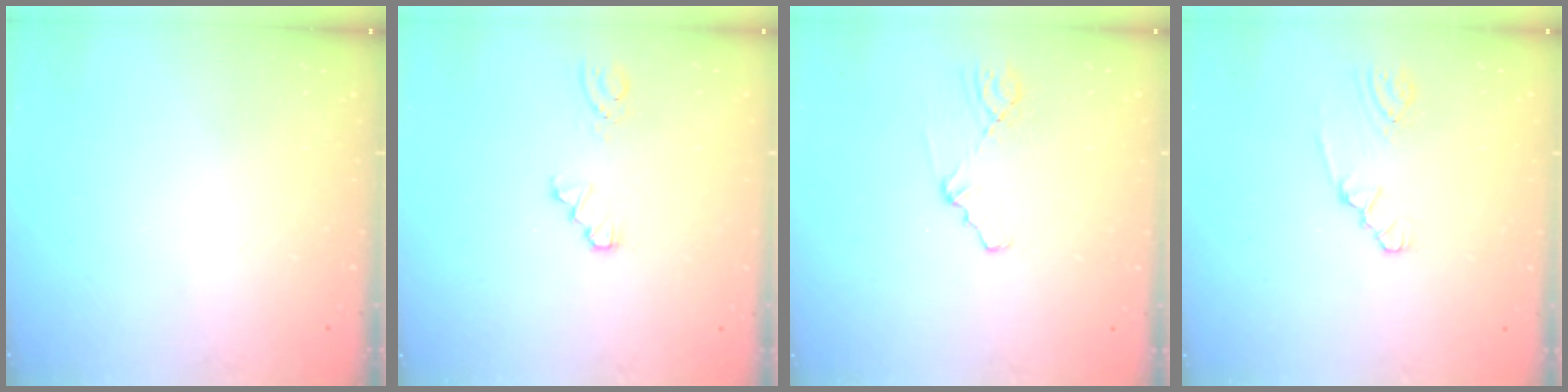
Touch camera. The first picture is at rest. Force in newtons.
{"total": 1.8, "press": 1.8, "slide": 0.2}
{"total": 1.1, "press": 1.0, "slide": 0.2}
{"total": 1.8, "press": 1.8, "slide": 0.2}